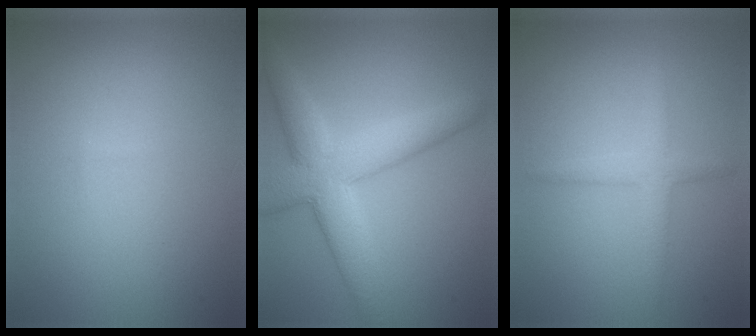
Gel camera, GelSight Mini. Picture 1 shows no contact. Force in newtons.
{"total": 6.9, "press": 6.9, "slide": 0.4}
{"total": 2.0, "press": 2.0, "slide": 0.1}